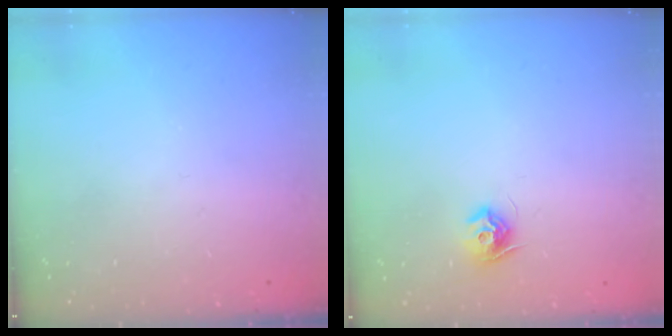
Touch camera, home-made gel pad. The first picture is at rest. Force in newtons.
{"total": 8.2, "press": 8.2, "slide": 0.1}